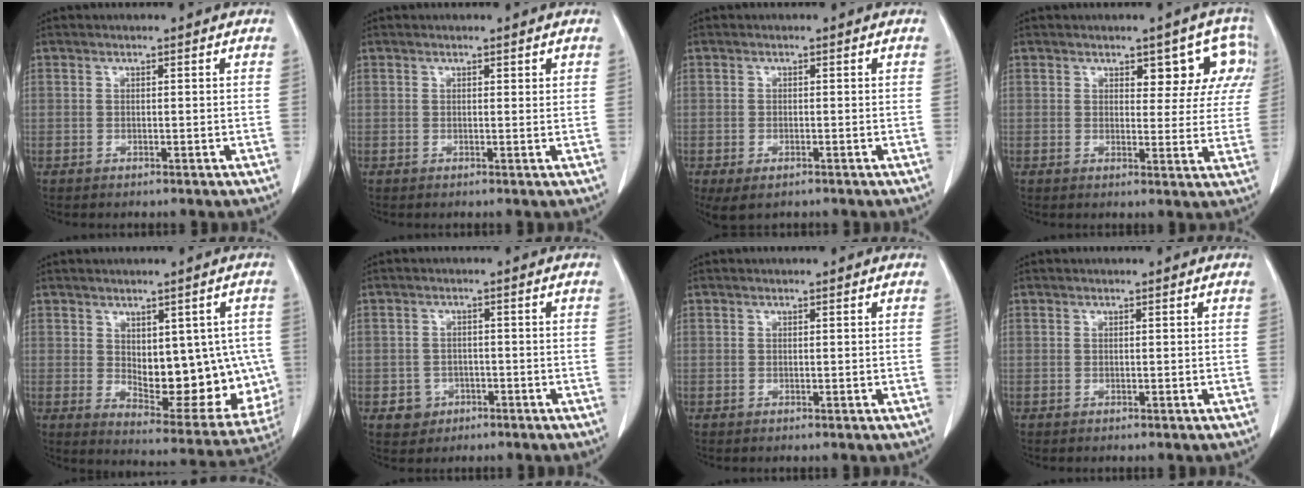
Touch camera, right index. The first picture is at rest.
{"total": 0.8, "force": [0.6, 0.3, 0.4], "torque": [-0.005, -0.003, 0.007]}
{"total": 3.3, "force": [-1.8, 1.5, 2.3], "torque": [-0.044, -0.007, -0.022]}
{"total": 6.5, "force": [3.3, 3.5, 4.4], "torque": [-0.021, 0.010, 0.035]}
{"total": 15.2, "force": [0.3, 7.2, 13.4], "torque": [-0.168, -0.004, 0.029]}
{"total": 3.3, "force": [-1.4, 3.0, 0.4], "torque": [0.001, 0.013, -0.015]}
{"total": 0.0}
{"total": 0.0}